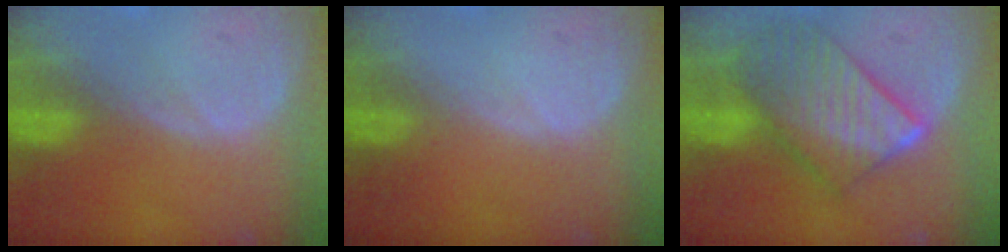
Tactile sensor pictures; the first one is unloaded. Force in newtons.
{"total": 0.0}
{"total": 10.2, "press": 10.2, "slide": 0.8}